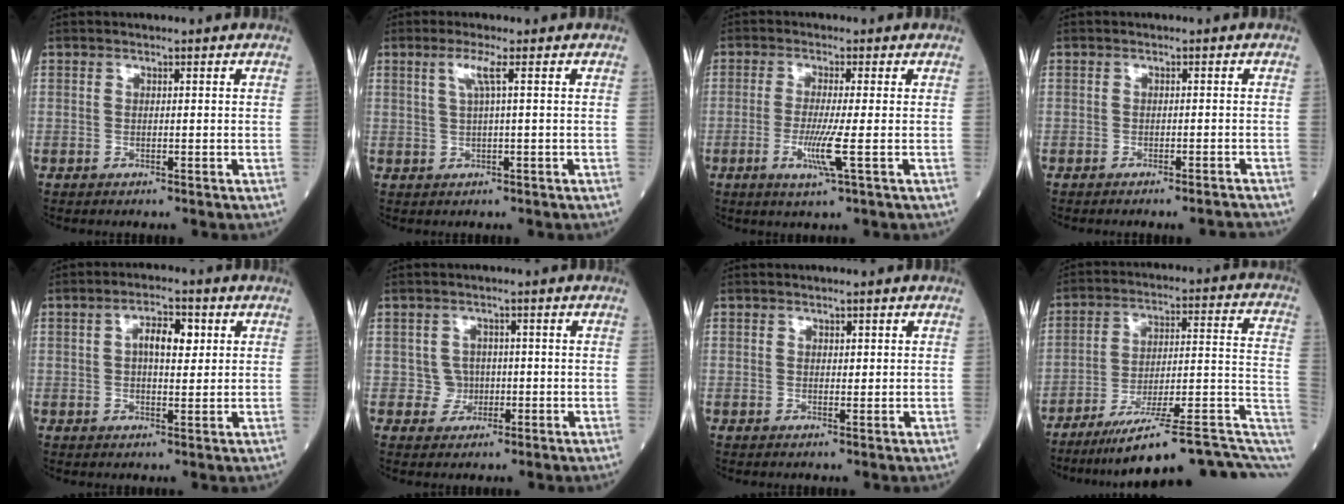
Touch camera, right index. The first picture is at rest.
{"total": 2.7, "force": [1.0, -0.5, 2.4], "torque": [-0.056, 0.004, 0.021]}
{"total": 5.1, "force": [-1.4, -1.0, 4.8], "torque": [-0.100, -0.017, -0.030]}
{"total": 3.7, "force": [-3.6, -0.2, 0.8], "torque": [-0.003, -0.007, -0.044]}
{"total": 5.1, "force": [1.4, 2.1, 4.4], "torque": [-0.074, 0.012, 0.021]}
{"total": 2.2, "force": [-0.3, 2.2, -0.1], "torque": [0.012, 0.007, -0.006]}
{"total": 0.9, "force": [0.5, 0.6, 0.5], "torque": [-0.003, -0.003, 0.007]}
{"total": 21.0, "force": [-14.2, 2.9, 15.2], "torque": [-0.150, 0.040, -0.209]}